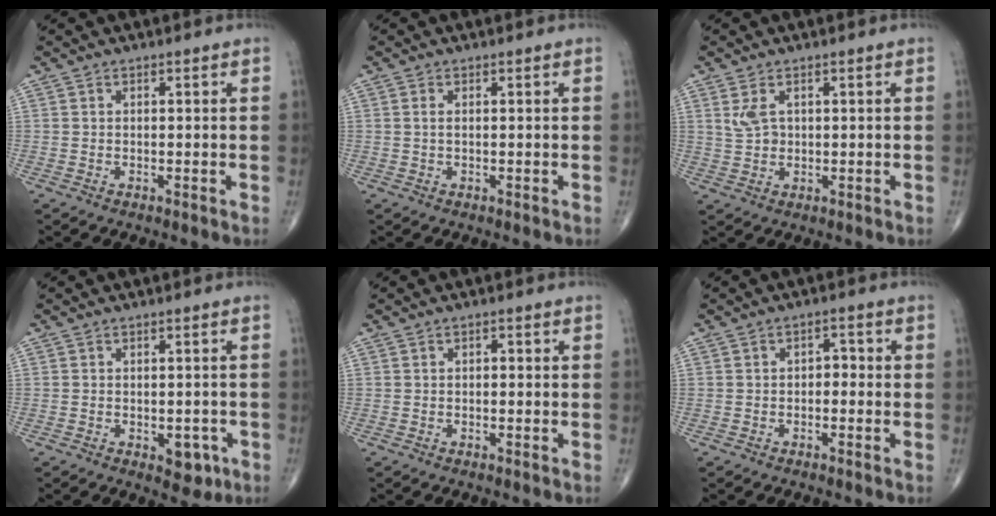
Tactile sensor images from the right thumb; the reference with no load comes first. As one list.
[{"total": 0.9, "force": [0.2, 0.4, 0.8], "torque": [-0.021, 0.004, 0.005]}, {"total": 3.1, "force": [1.2, 1.9, 2.2], "torque": [-0.043, -0.001, 0.031]}, {"total": 4.5, "force": [-1.8, 2.6, 3.2], "torque": [-0.019, 0.005, -0.017]}, {"total": 0.9, "force": [0.0, 0.5, 0.7], "torque": [-0.008, 0.003, -0.002]}, {"total": 2.4, "force": [-0.4, 1.6, 1.7], "torque": [-0.012, 0.012, -0.013]}]